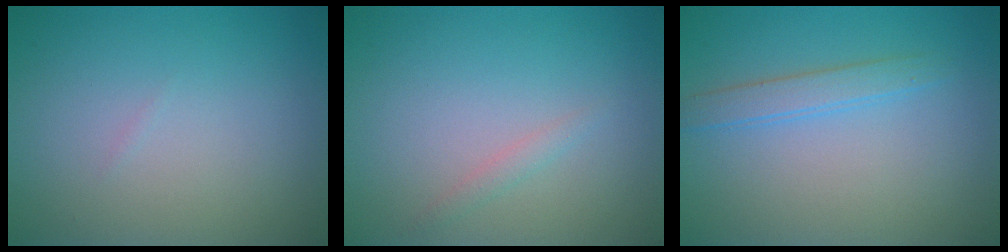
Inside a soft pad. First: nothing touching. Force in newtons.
{"total": 0.8, "press": 0.8, "slide": 0.0}
{"total": 1.9, "press": 1.9, "slide": 0.1}